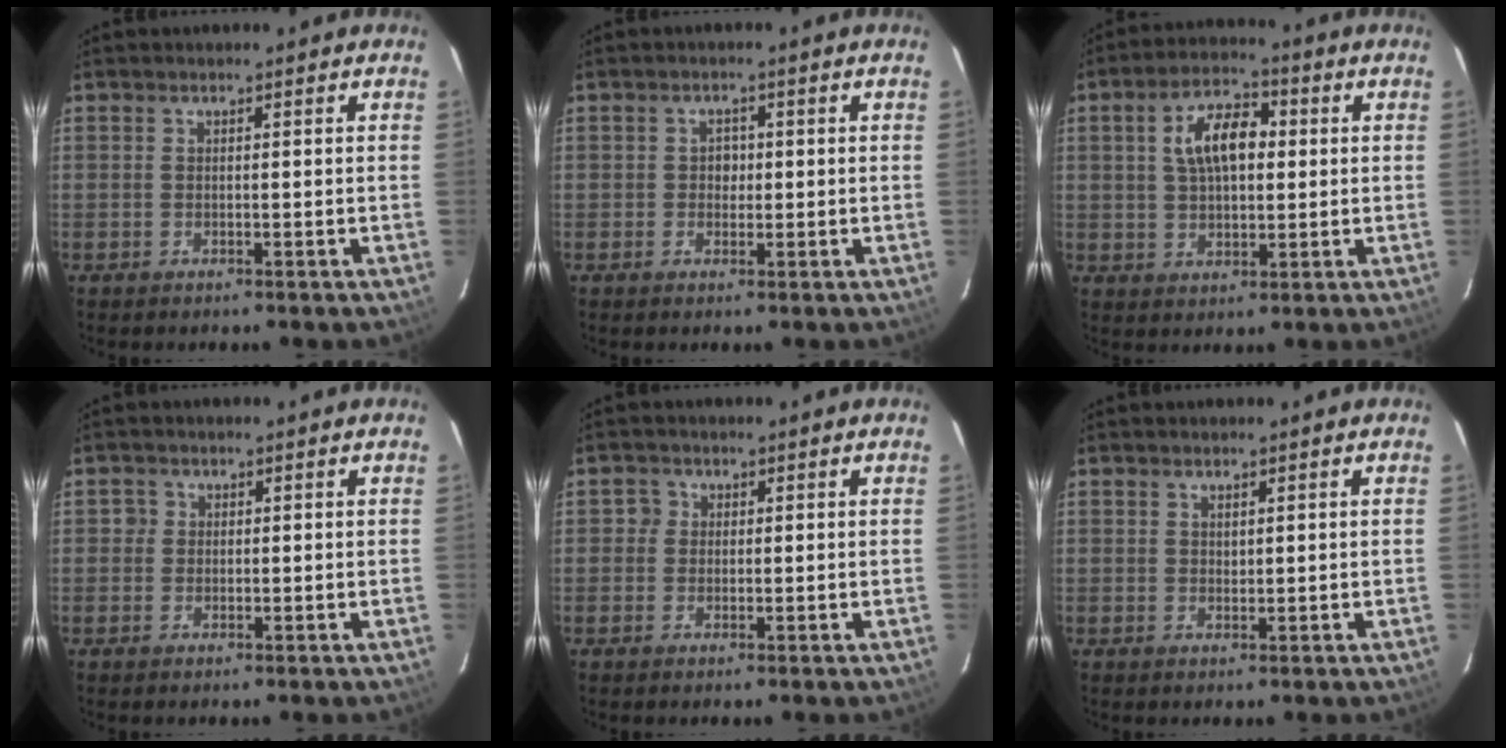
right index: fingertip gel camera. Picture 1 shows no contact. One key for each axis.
{"total": 2.0, "fx": -0.1, "fy": 1.8, "fz": 0.7, "tx": -0.008, "ty": 0.006, "tz": -0.003}
{"total": 9.5, "fx": 1.9, "fy": 5.1, "fz": 7.8, "tx": -0.140, "ty": 0.022, "tz": 0.033}
{"total": 1.6, "fx": -0.1, "fy": 1.6, "fz": 0.1, "tx": 0.000, "ty": 0.003, "tz": -0.005}
{"total": 2.0, "fx": 0.0, "fy": 2.0, "fz": 0.1, "tx": 0.003, "ty": 0.008, "tz": -0.004}
{"total": 1.0, "fx": 0.7, "fy": 0.6, "fz": 0.3, "tx": -0.003, "ty": 0.002, "tz": 0.014}